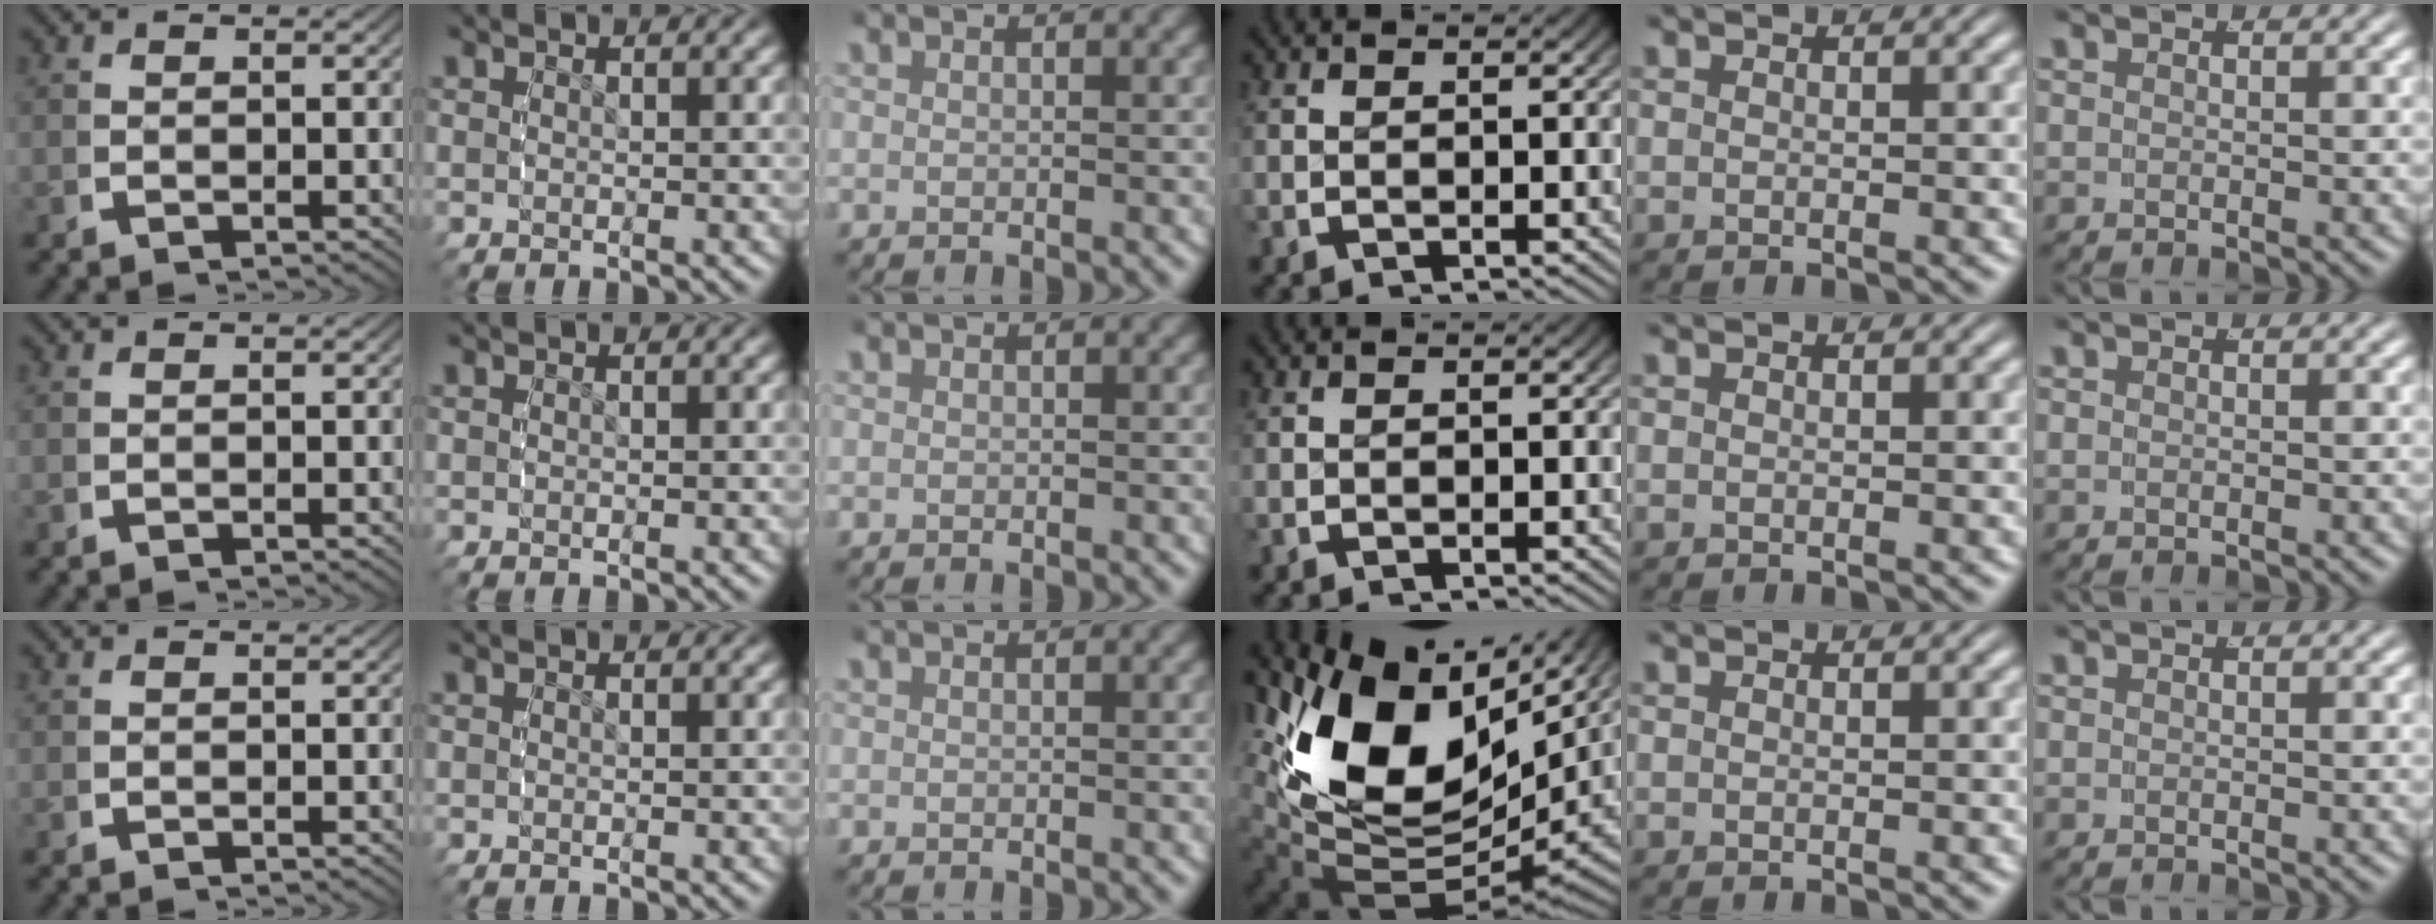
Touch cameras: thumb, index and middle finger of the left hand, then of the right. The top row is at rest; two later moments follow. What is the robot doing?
{"motion": "grasp_and_lifting", "object": "camera"}